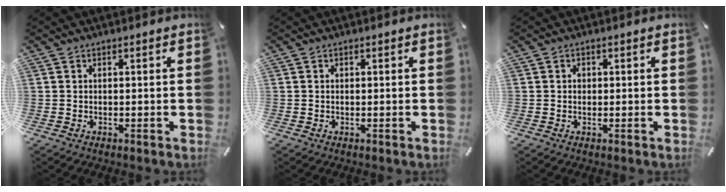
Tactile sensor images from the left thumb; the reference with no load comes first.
{"total": 0.5, "force": [0.0, 0.3, 0.4], "torque": [-0.010, 0.000, 0.000]}
{"total": 1.1, "force": [0.1, 1.0, 0.5], "torque": [-0.004, 0.000, -0.002]}